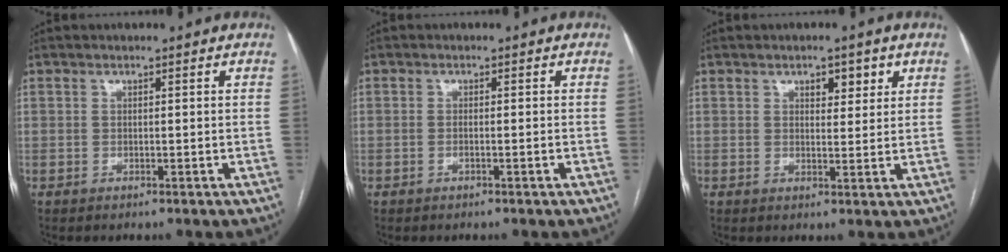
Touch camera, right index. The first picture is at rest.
{"total": 1.1, "force": [-0.4, 0.1, 1.0], "torque": [-0.018, 0.002, -0.003]}
{"total": 3.6, "force": [2.0, 1.7, 2.5], "torque": [-0.031, 0.001, 0.030]}